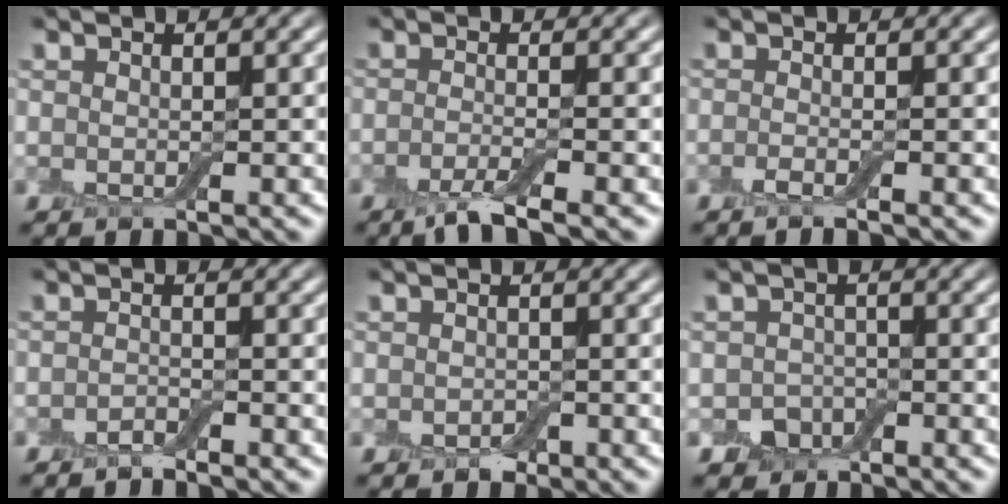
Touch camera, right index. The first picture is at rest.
{"total": 3.0, "force": [-1.8, 0.5, 2.3], "torque": [-0.037, -0.005, -0.047]}
{"total": 1.3, "force": [-0.7, 0.2, 1.0], "torque": [-0.013, -0.006, -0.020]}
{"total": 1.0, "force": [-0.8, 0.1, 0.5], "torque": [-0.010, 0.002, -0.017]}
{"total": 1.0, "force": [-0.5, 0.7, 0.5], "torque": [-0.007, -0.003, -0.009]}
{"total": 2.1, "force": [-1.2, 1.6, 0.7], "torque": [-0.008, 0.000, -0.024]}